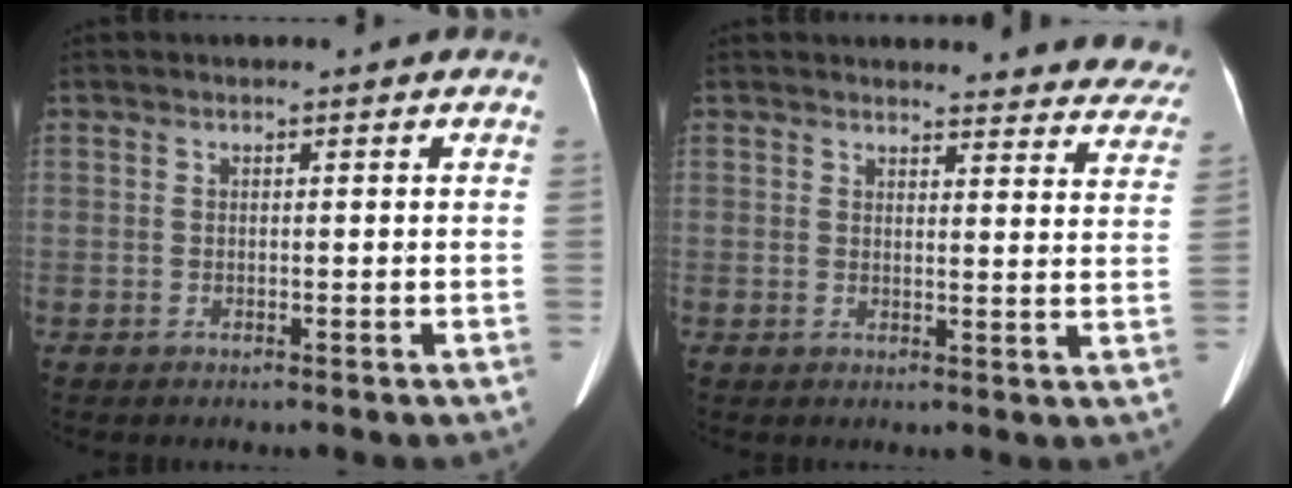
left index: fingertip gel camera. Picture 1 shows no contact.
{"total": 11.8, "force": [11.5, 2.3, 1.3], "torque": [0.029, -0.057, 0.092]}